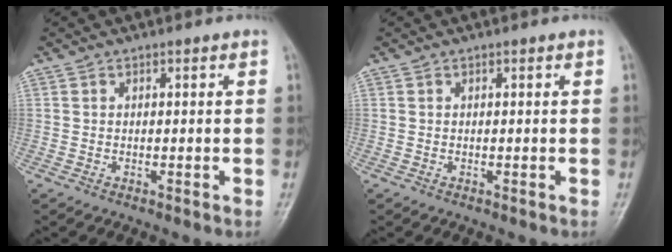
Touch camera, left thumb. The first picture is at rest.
{"total": 0.0}